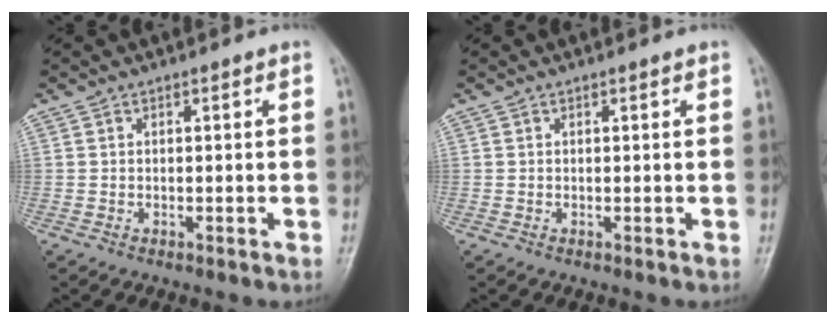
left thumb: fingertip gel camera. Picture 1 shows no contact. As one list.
[{"total": 0.0}]